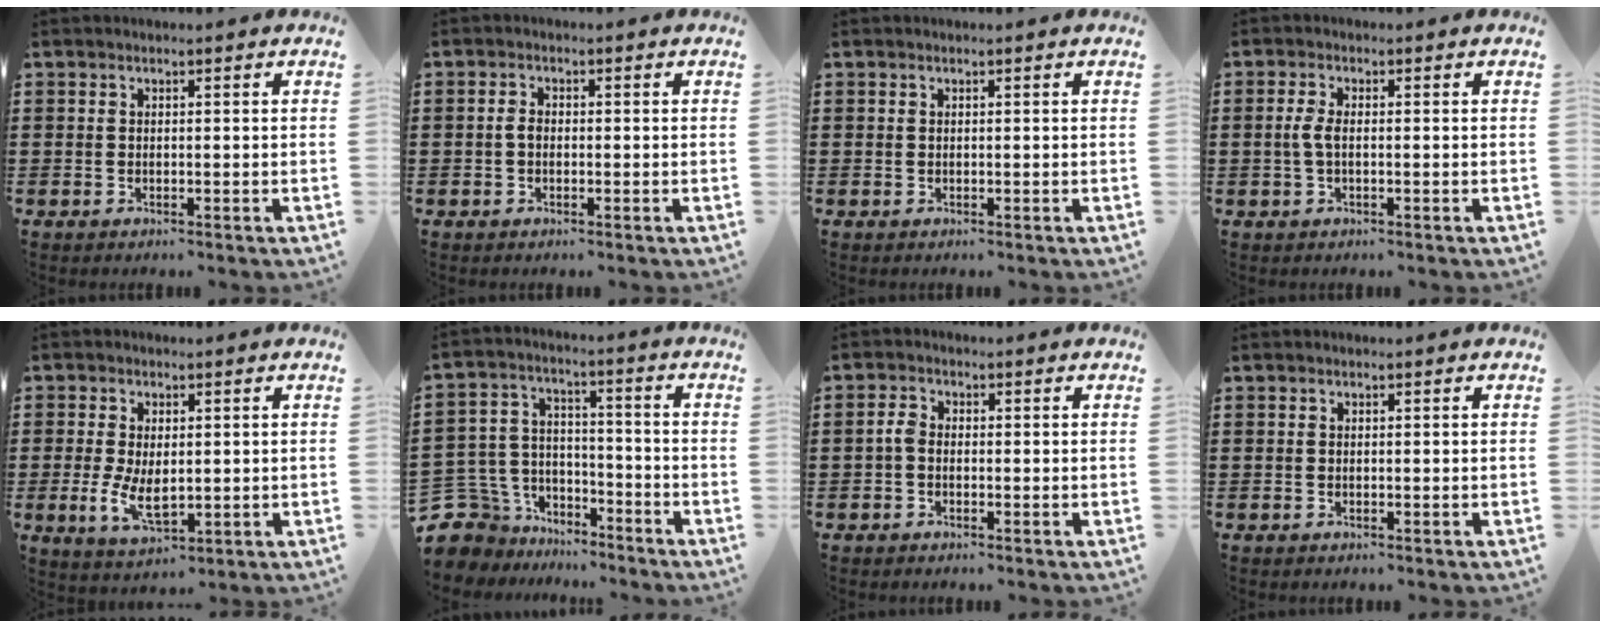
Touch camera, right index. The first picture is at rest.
{"total": 1.6, "force": [-0.3, 1.0, 1.3], "torque": [-0.034, -0.001, -0.009]}
{"total": 0.0}
{"total": 2.7, "force": [-0.3, 0.9, 2.6], "torque": [-0.070, -0.007, -0.013]}
{"total": 7.7, "force": [-1.3, 3.9, 6.5], "torque": [-0.148, -0.003, -0.026]}
{"total": 7.3, "force": [-5.6, 4.7, 0.4], "torque": [-0.054, 0.002, -0.115]}
{"total": 2.0, "force": [-0.7, 1.1, 1.5], "torque": [-0.045, -0.004, -0.018]}
{"total": 0.0}